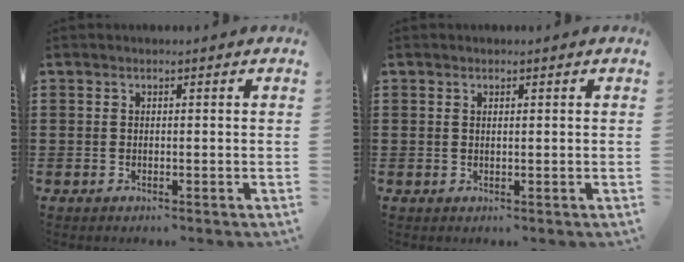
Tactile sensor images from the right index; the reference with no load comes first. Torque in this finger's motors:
{"motor_torque": [-0.06, 0.19, -0.01, -0.01]}